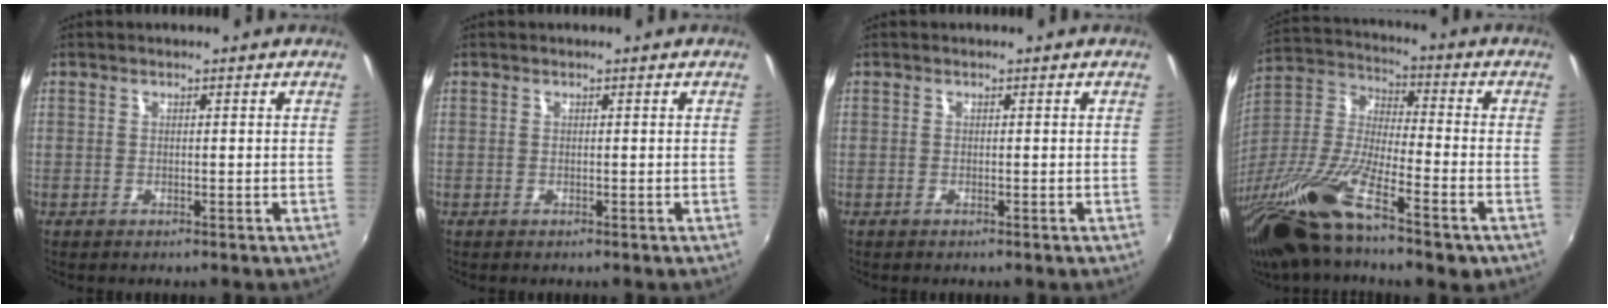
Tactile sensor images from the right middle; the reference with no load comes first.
{"total": 0.0}
{"total": 0.0}
{"total": 22.4, "force": [-14.2, 5.2, 16.5], "torque": [-0.331, -0.040, -0.272]}